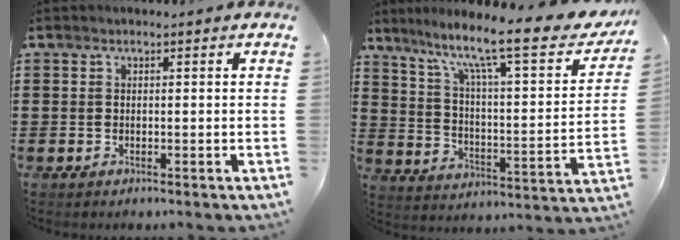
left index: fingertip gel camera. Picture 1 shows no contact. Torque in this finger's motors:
{"motor_torque": [1.04, -1.09, 0.43, 0.21]}